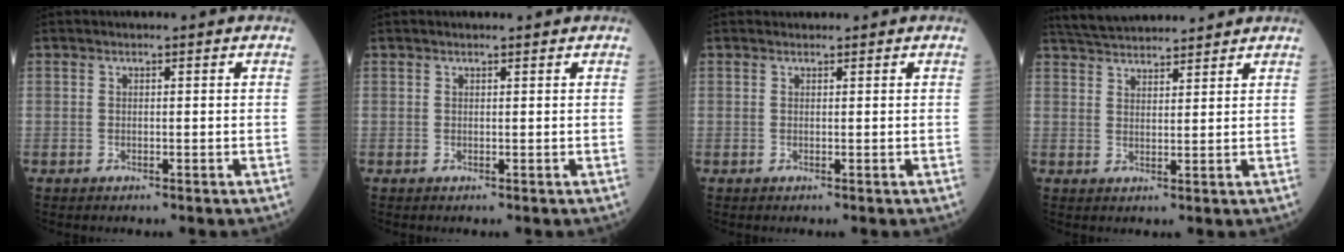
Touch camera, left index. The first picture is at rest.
{"total": 0.5, "force": [0.5, 0.1, 0.0], "torque": [-0.010, 0.006, 0.008]}
{"total": 0.6, "force": [0.6, 0.2, 0.0], "torque": [-0.009, 0.005, 0.011]}
{"total": 9.2, "force": [8.7, 1.0, 2.6], "torque": [-0.054, 0.030, 0.141]}